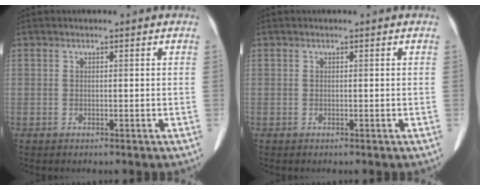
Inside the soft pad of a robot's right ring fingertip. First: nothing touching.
{"total": 0.0}